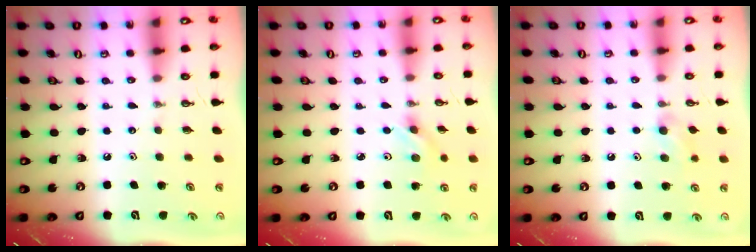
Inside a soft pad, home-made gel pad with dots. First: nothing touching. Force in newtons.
{"total": 2.8, "press": 2.4, "slide": 1.4}
{"total": 6.1, "press": 6.0, "slide": 1.4}